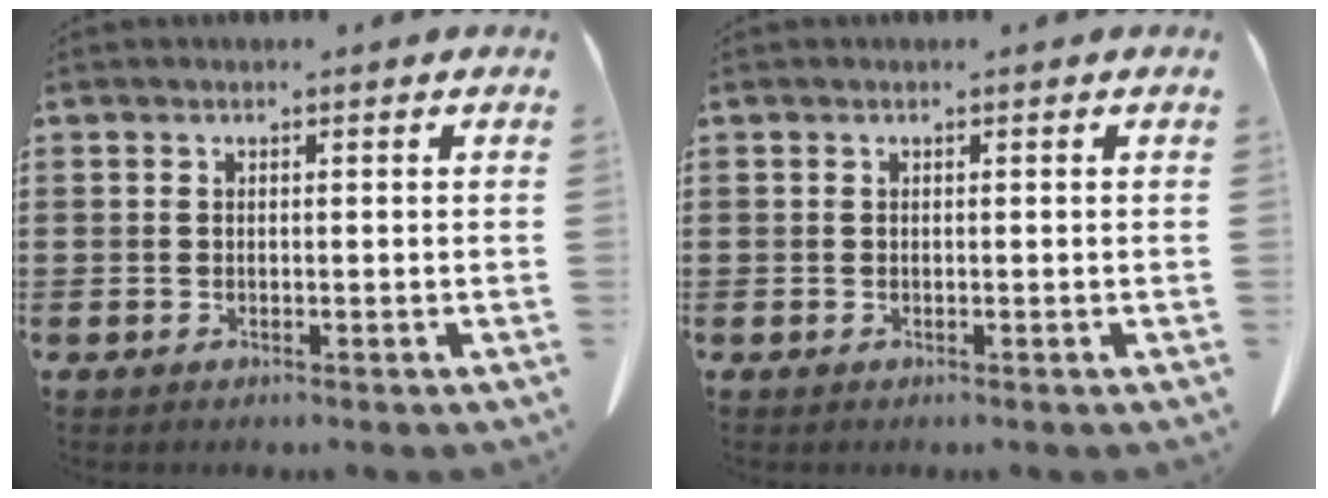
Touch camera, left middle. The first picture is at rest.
{"total": 0.0}